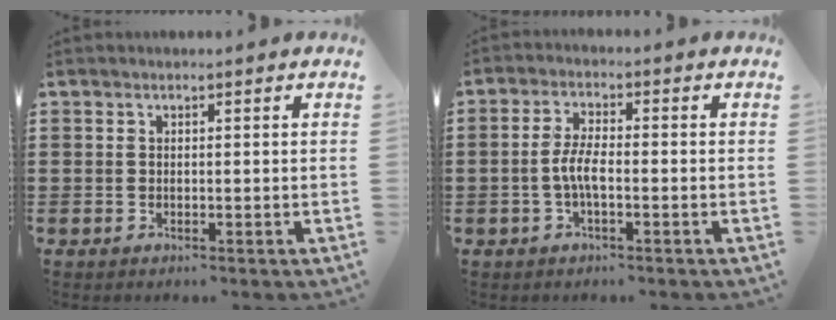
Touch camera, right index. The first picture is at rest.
{"total": 4.1, "force": [-1.1, 1.1, 3.8], "torque": [-0.089, -0.003, -0.028]}